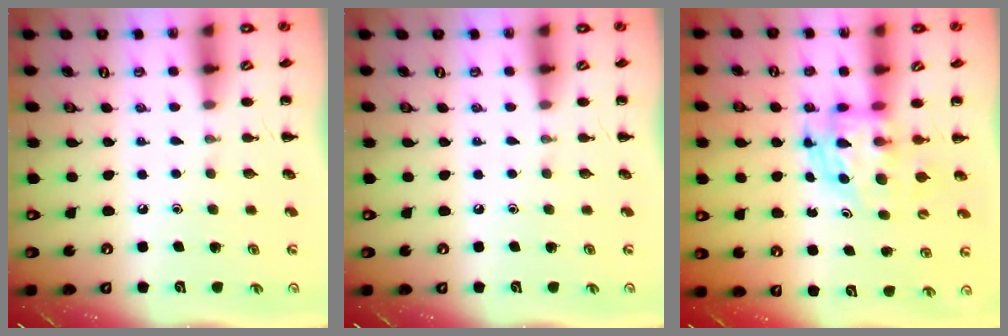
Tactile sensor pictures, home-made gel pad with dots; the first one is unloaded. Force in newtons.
{"total": 0.0}
{"total": 5.5, "press": 5.3, "slide": 1.4}